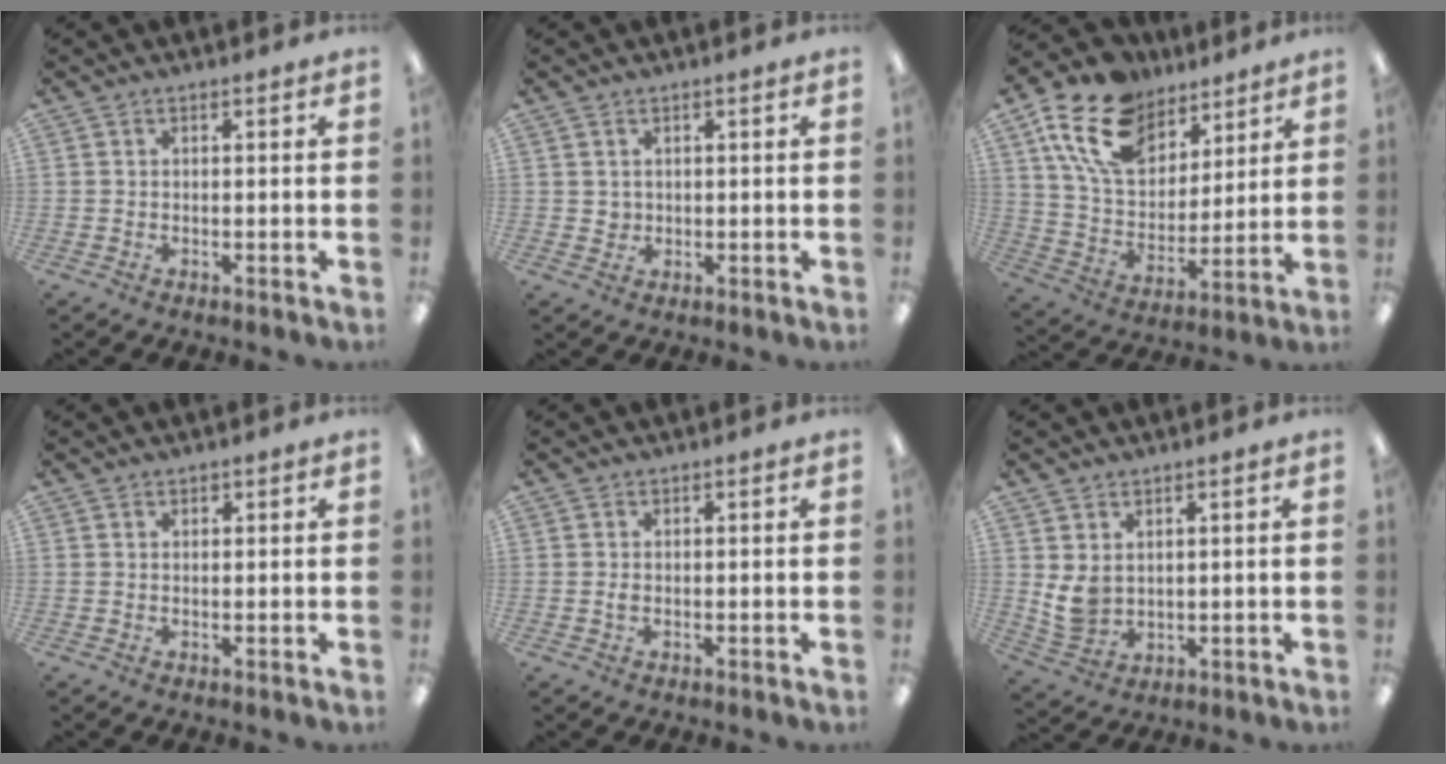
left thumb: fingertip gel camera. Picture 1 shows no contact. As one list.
[{"total": 1.9, "force": [0.8, 1.7, 0.2], "torque": [0.002, -0.001, 0.013]}, {"total": 18.6, "force": [11.3, 11.3, 9.7], "torque": [-0.183, -0.041, 0.212]}, {"total": 0.8, "force": [0.7, 0.5, 0.0], "torque": [-0.001, 0.000, 0.013]}, {"total": 1.0, "force": [0.0, 0.7, 0.7], "torque": [-0.014, 0.002, -0.002]}, {"total": 5.7, "force": [2.3, 4.3, 3.0], "torque": [-0.067, -0.010, 0.045]}]